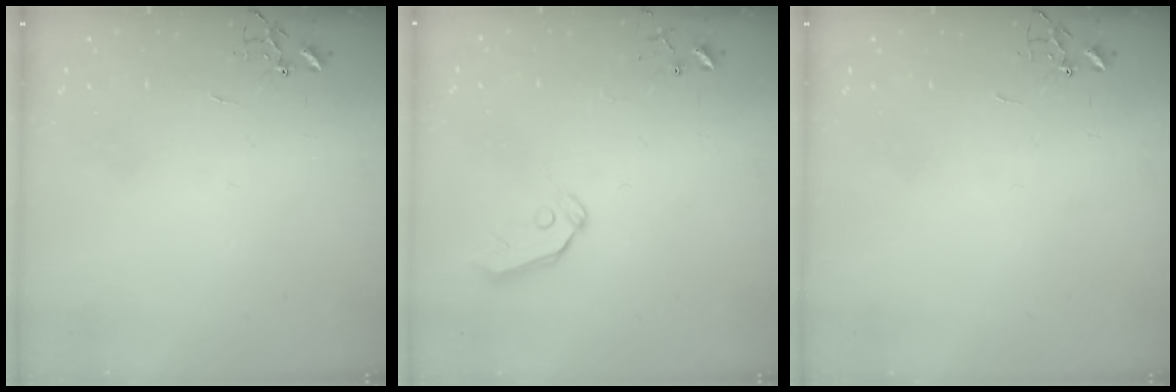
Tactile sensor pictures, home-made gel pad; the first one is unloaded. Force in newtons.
{"total": 4.8, "press": 4.8, "slide": 0.6}
{"total": 0.0}